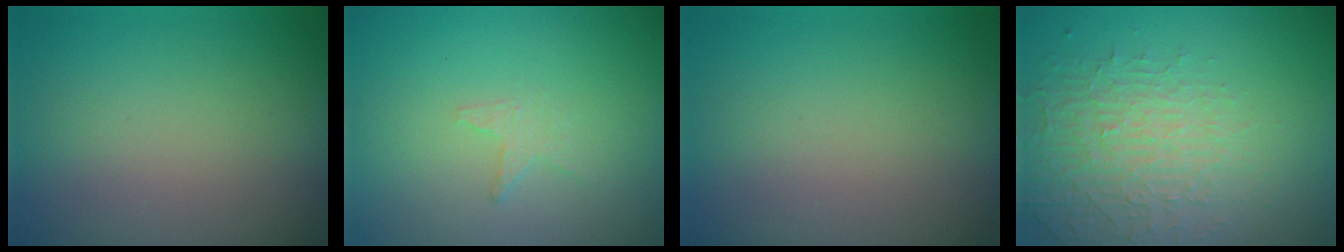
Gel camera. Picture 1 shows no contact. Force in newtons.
{"total": 1.2, "press": 1.2, "slide": 0.4}
{"total": 0.0}
{"total": 4.5, "press": 3.3, "slide": 3.1}